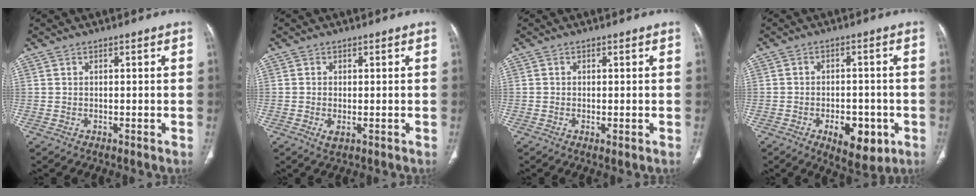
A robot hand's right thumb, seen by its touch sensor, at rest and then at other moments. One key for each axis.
{"total": 1.9, "fx": -0.6, "fy": 0.9, "fz": 1.6, "tx": -0.033, "ty": -0.005, "tz": -0.007}
{"total": 1.2, "fx": -0.3, "fy": 0.4, "fz": 1.0, "tx": -0.023, "ty": -0.005, "tz": -0.005}
{"total": 9.4, "fx": -3.6, "fy": 5.0, "fz": 7.0, "tx": -0.075, "ty": 0.010, "tz": -0.041}